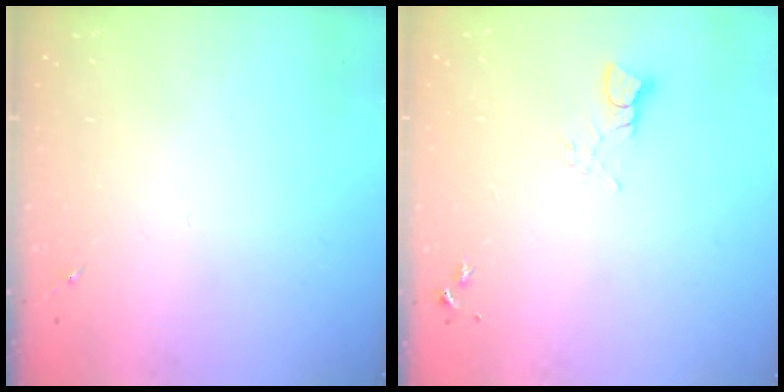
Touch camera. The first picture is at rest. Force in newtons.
{"total": 3.2, "press": 3.1, "slide": 0.4}